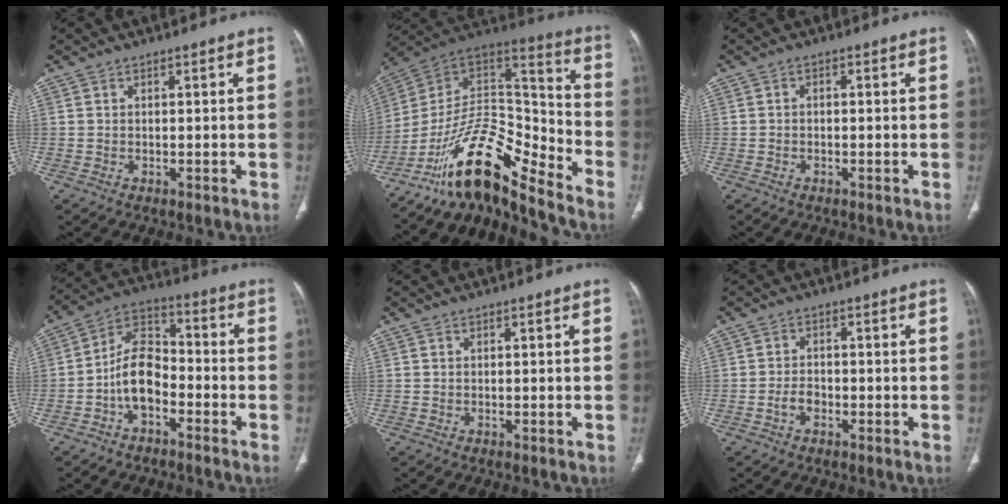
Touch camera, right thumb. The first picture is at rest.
{"total": 17.2, "force": [-13.4, 5.2, 9.4], "torque": [-0.130, 0.123, -0.240]}
{"total": 0.6, "force": [-0.2, 0.4, 0.4], "torque": [-0.007, 0.004, -0.008]}
{"total": 10.2, "force": [-3.7, 6.2, 7.2], "torque": [-0.117, 0.047, -0.078]}
{"total": 0.0}
{"total": 2.6, "force": [-1.2, 1.7, 1.5], "torque": [-0.025, 0.013, -0.023]}